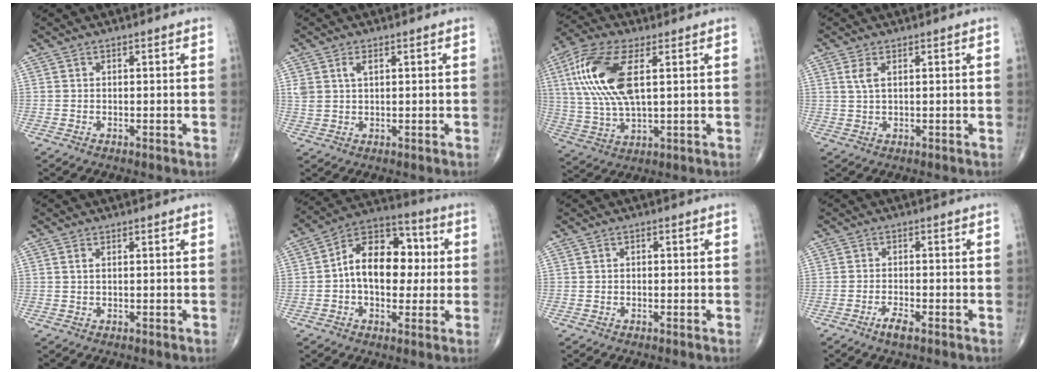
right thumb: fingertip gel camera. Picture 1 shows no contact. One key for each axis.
{"total": 2.9, "fx": 1.3, "fy": 1.6, "fz": 2.1, "tx": -0.043, "ty": 0.001, "tz": 0.030}
{"total": 16.4, "fx": 4.2, "fy": 7.0, "fz": 14.3, "tx": -0.312, "ty": 0.001, "tz": 0.081}
{"total": 2.5, "fx": 1.0, "fy": 1.0, "fz": 2.0, "tx": -0.047, "ty": 0.003, "tz": 0.025}
{"total": 0.8, "fx": 0.3, "fy": 0.4, "fz": 0.7, "tx": -0.017, "ty": 0.006, "tz": 0.008}
{"total": 15.5, "fx": 0.7, "fy": 10.0, "fz": 11.8, "tx": -0.147, "ty": 0.035, "tz": 0.001}
{"total": 0.6, "fx": -0.1, "fy": 0.5, "fz": 0.3, "tx": 0.000, "ty": 0.002, "tz": -0.005}
{"total": 2.5, "fx": -1.7, "fy": 0.6, "fz": 1.8, "tx": -0.038, "ty": 0.007, "tz": -0.033}